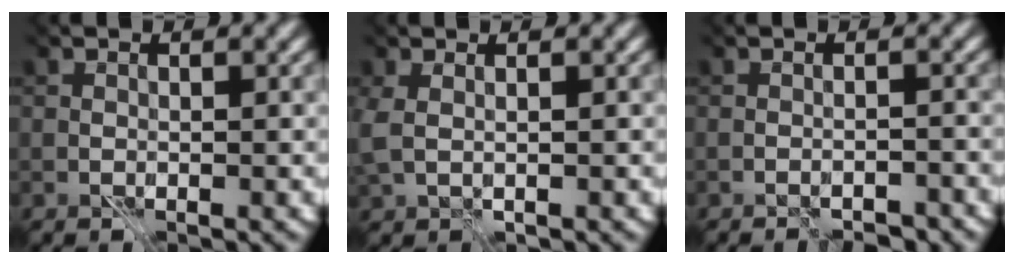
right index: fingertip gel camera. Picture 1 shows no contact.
{"total": 4.1, "force": [1.4, 2.8, 2.7], "torque": [-0.092, 0.018, 0.041]}
{"total": 2.9, "force": [-2.9, -0.2, 0.3], "torque": [0.009, 0.012, -0.027]}